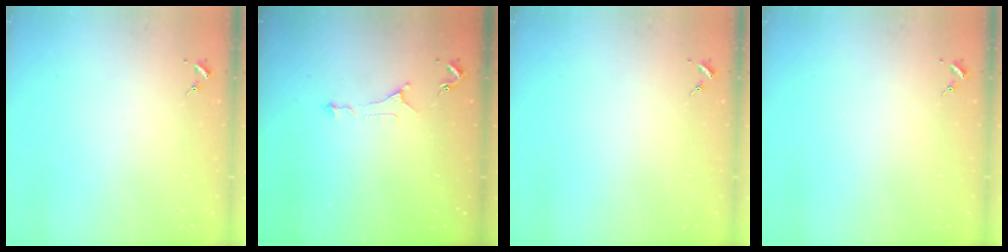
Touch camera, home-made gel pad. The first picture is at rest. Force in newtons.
{"total": 4.8, "press": 4.8, "slide": 0.4}
{"total": 0.0}
{"total": 0.0}